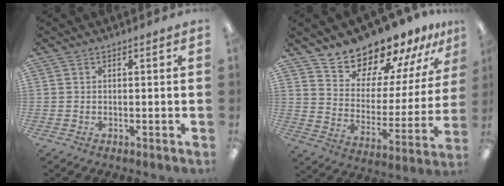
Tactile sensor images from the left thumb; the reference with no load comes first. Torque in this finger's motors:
{"motor_torque": [1.18, 1.18, 1.46, -1.31, 0.22]}